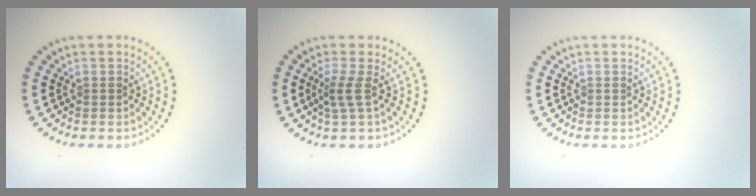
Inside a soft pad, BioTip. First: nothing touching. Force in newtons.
{"total": 1.8, "press": 1.2, "slide": 1.4}
{"total": 0.0}